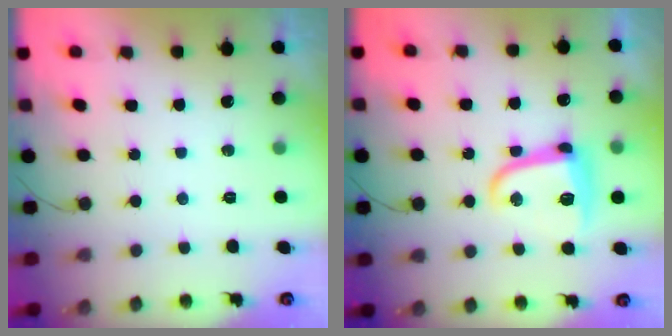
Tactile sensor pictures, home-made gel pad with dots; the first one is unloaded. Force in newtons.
{"total": 12.4, "press": 12.4, "slide": 0.8}